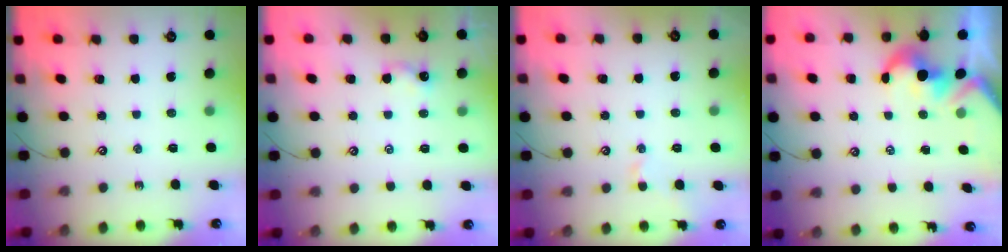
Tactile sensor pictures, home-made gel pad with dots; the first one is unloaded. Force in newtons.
{"total": 1.2, "press": 1.1, "slide": 0.3}
{"total": 0.9, "press": 0.7, "slide": 0.6}
{"total": 1.9, "press": 1.8, "slide": 0.7}